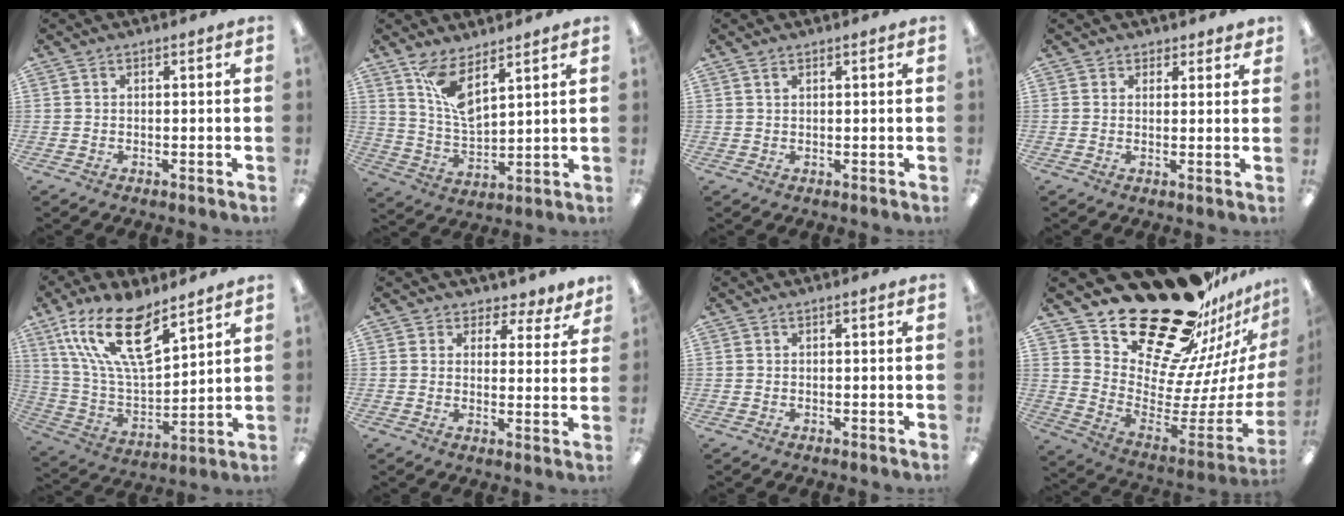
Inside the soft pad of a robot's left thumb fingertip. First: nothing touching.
{"total": 9.7, "force": [6.8, 3.3, 6.1], "torque": [-0.119, -0.038, 0.123]}
{"total": 1.2, "force": [0.8, 0.6, 0.6], "torque": [-0.015, 0.001, 0.015]}
{"total": 2.1, "force": [1.5, 1.5, 0.2], "torque": [0.003, -0.002, 0.027]}
{"total": 20.5, "force": [13.0, 7.8, 13.8], "torque": [-0.285, -0.070, 0.225]}
{"total": 3.6, "force": [2.6, 2.5, 0.4], "torque": [0.005, -0.017, 0.043]}
{"total": 0.0}
{"total": 28.4, "force": [22.2, 12.7, 12.3], "torque": [-0.157, -0.184, 0.414]}